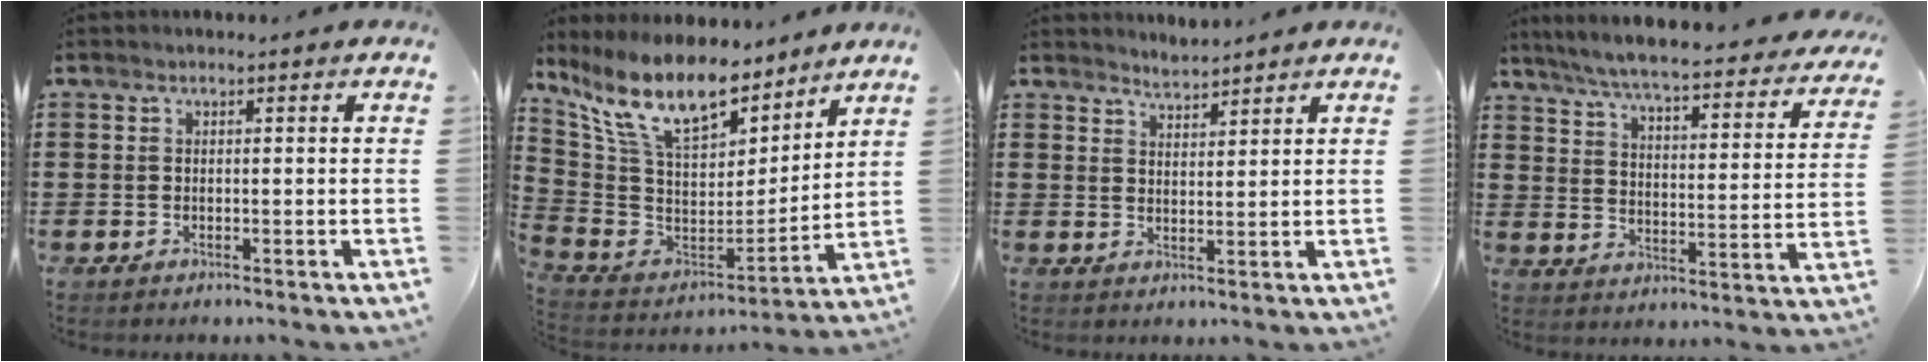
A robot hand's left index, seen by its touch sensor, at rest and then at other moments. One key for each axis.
{"total": 13.8, "fx": 9.9, "fy": 5.3, "fz": 8.0, "tx": -0.201, "ty": -0.054, "tz": 0.180}
{"total": 2.6, "fx": 2.6, "fy": 0.0, "fz": -0.3, "tx": -0.001, "ty": -0.005, "tz": 0.051}
{"total": 5.9, "fx": 5.5, "fy": -0.3, "fz": 2.3, "tx": -0.071, "ty": -0.044, "tz": 0.089}